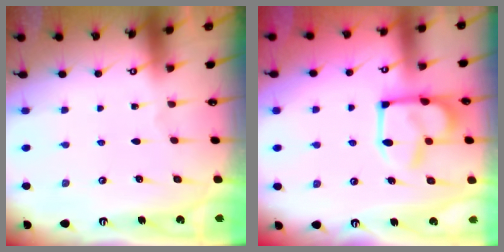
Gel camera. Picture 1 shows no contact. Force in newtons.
{"total": 10.4, "press": 10.3, "slide": 1.2}